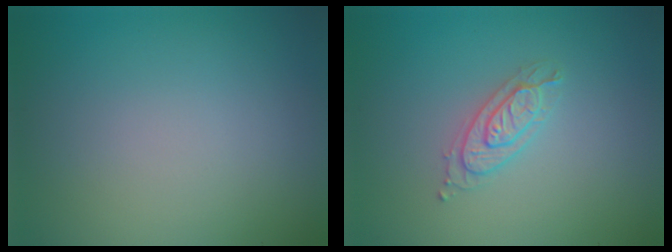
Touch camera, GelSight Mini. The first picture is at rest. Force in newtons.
{"total": 2.2, "press": 2.1, "slide": 0.5}